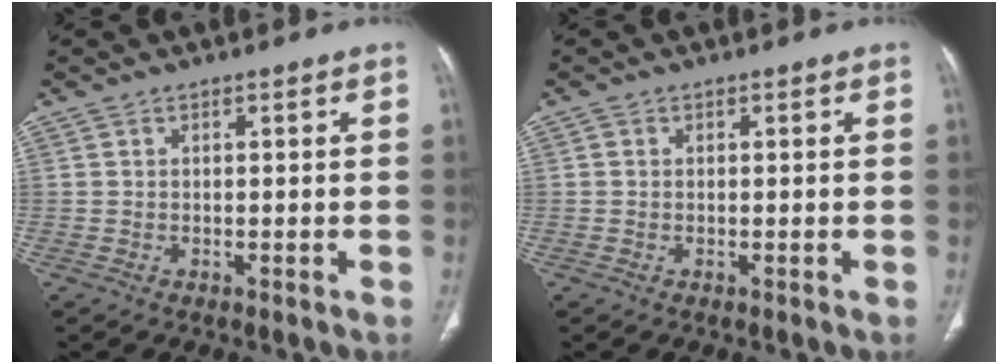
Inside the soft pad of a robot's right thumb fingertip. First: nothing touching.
{"total": 0.6, "force": [0.1, 0.5, 0.3], "torque": [-0.003, 0.000, 0.001]}